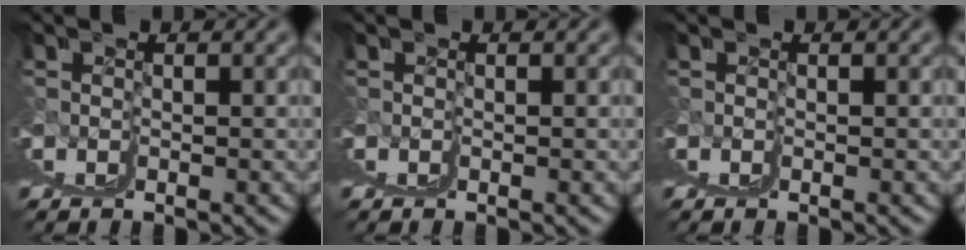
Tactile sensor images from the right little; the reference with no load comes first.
{"total": 0.0}
{"total": 0.0}